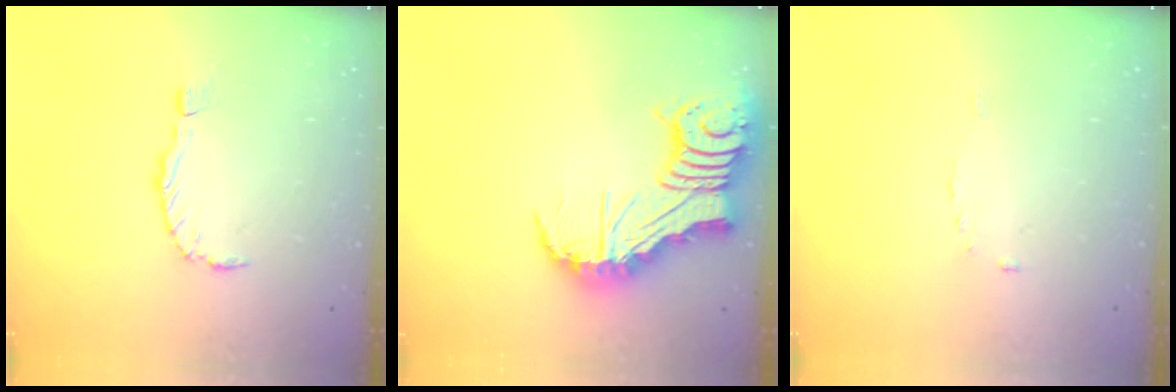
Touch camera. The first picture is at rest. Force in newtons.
{"total": 14.6, "press": 14.5, "slide": 1.7}
{"total": 2.0, "press": 2.0, "slide": 0.3}